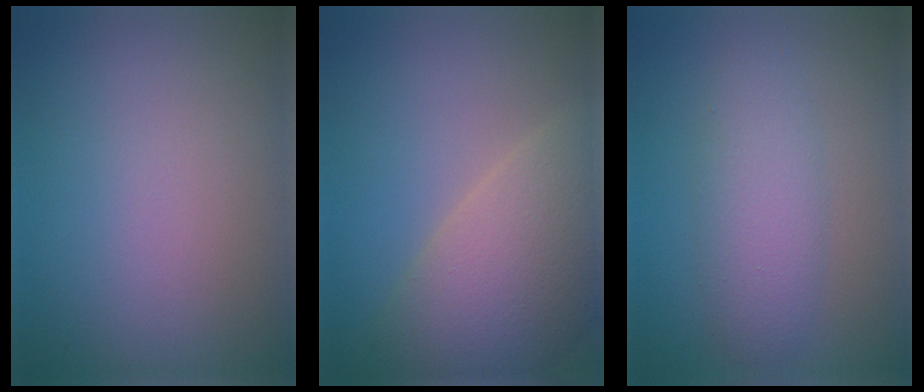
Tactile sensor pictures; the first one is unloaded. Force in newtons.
{"total": 9.5, "press": 9.4, "slide": 1.2}
{"total": 3.9, "press": 3.9, "slide": 0.0}